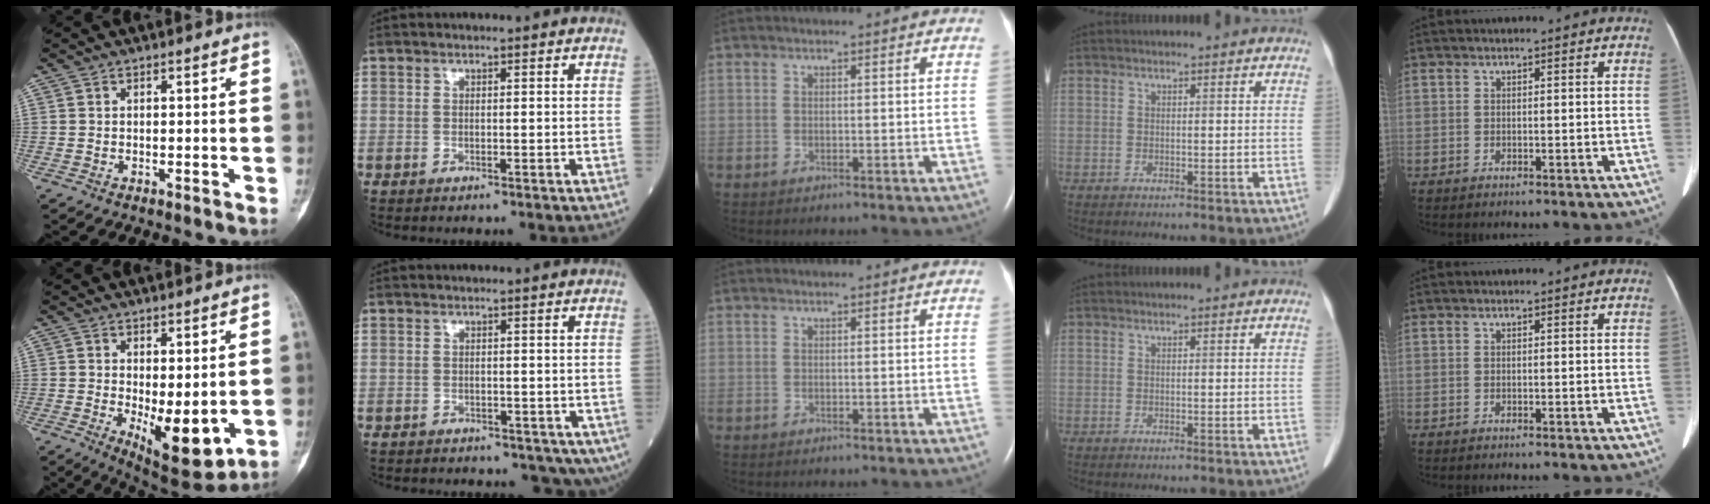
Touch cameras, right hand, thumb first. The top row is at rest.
{"thumb": {"total": 10.6, "force": [-1.4, 4.4, 9.5], "torque": [-0.126, -0.024, -0.004]}, "index": {"total": 5.9, "force": [-3.3, 4.0, 2.8], "torque": [-0.026, -0.002, -0.044]}}